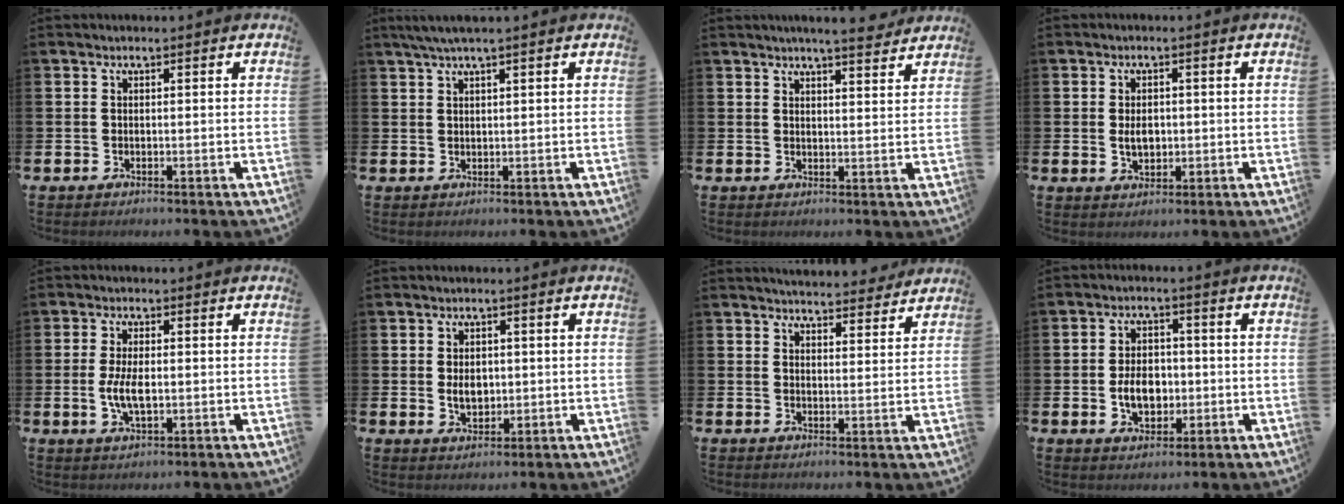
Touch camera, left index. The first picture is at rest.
{"total": 2.4, "force": [1.8, -0.1, 1.6], "torque": [-0.037, 0.004, 0.033]}
{"total": 5.0, "force": [4.8, -0.1, 1.3], "torque": [-0.024, -0.024, 0.083]}
{"total": 2.8, "force": [0.1, 1.9, 2.1], "torque": [-0.021, 0.000, -0.004]}
{"total": 4.7, "force": [-0.3, 2.1, 4.2], "torque": [-0.079, 0.000, -0.008]}
{"total": 3.2, "force": [0.2, 2.3, 2.3], "torque": [-0.027, 0.002, -0.003]}
{"total": 4.8, "force": [4.8, 0.5, 0.1], "torque": [-0.003, -0.033, 0.085]}
{"total": 5.2, "force": [-0.7, 3.6, 3.6], "torque": [-0.051, 0.002, -0.019]}